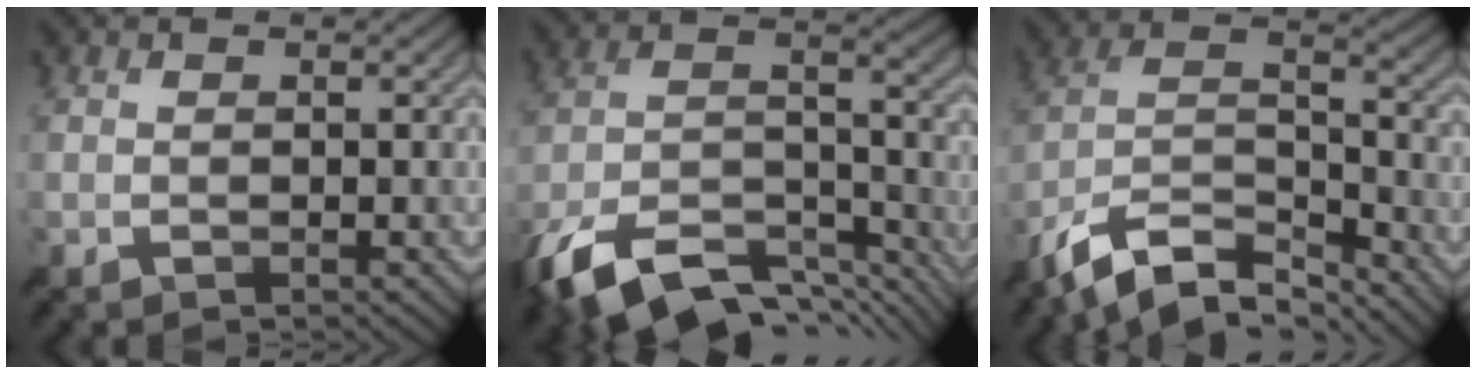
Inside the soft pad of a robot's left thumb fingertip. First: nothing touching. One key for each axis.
{"total": 15.6, "fx": -11.2, "fy": 6.2, "fz": 8.8, "tx": -0.205, "ty": -0.015, "tz": -0.190}
{"total": 11.8, "fx": -8.7, "fy": 4.5, "fz": 6.6, "tx": -0.142, "ty": 0.002, "tz": -0.166}